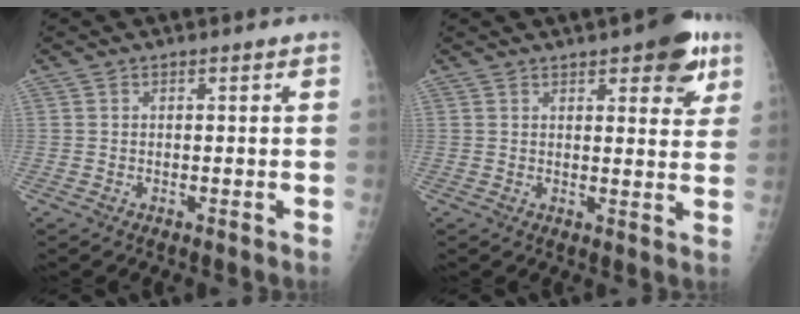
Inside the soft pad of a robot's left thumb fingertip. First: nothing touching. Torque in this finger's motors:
{"motor_torque": [1.26, 1.18, 0.91, -0.71, 0.22]}